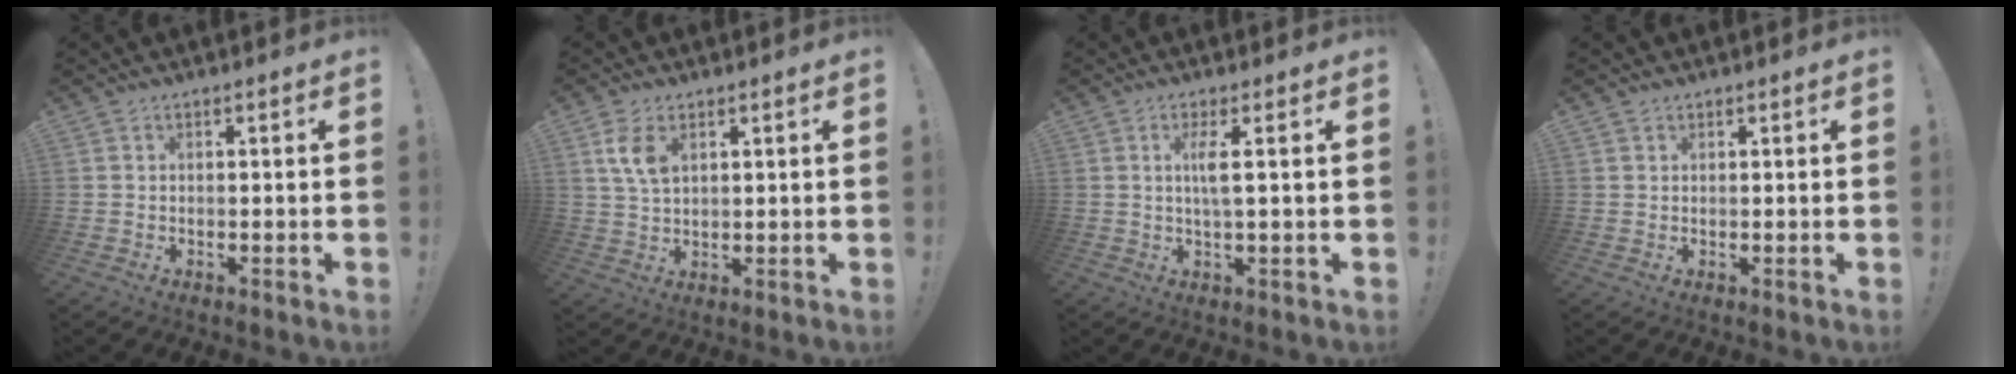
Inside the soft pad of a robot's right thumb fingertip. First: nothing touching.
{"total": 7.1, "force": [3.2, 3.7, 5.1], "torque": [-0.096, -0.010, 0.057]}
{"total": 4.5, "force": [1.0, 0.2, 4.4], "torque": [-0.081, -0.007, 0.010]}
{"total": 1.1, "force": [0.8, 0.6, 0.2], "torque": [0.003, -0.004, 0.015]}